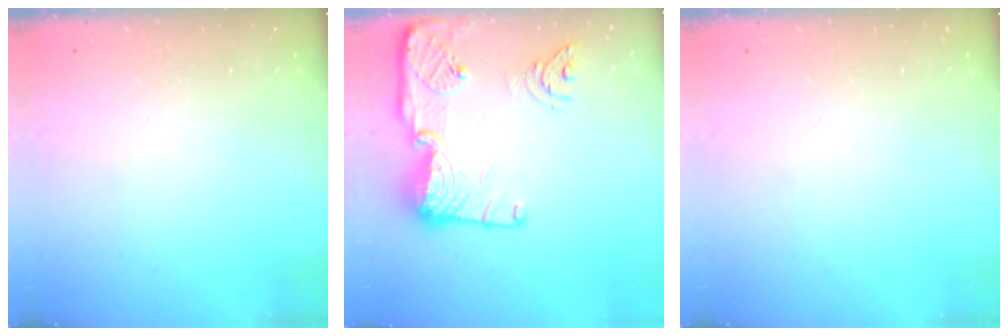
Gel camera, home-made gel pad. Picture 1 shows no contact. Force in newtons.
{"total": 18.5, "press": 18.4, "slide": 2.0}
{"total": 0.0}